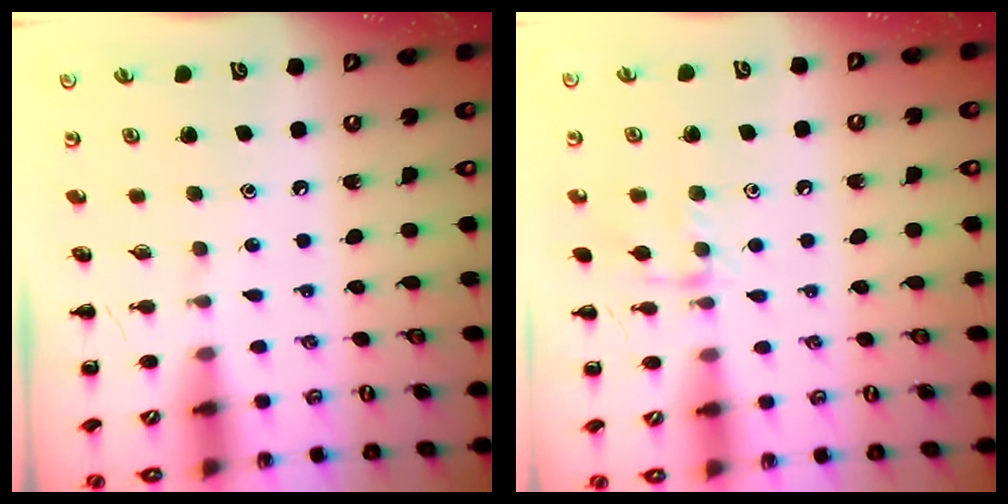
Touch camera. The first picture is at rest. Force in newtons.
{"total": 8.3, "press": 8.3, "slide": 0.8}